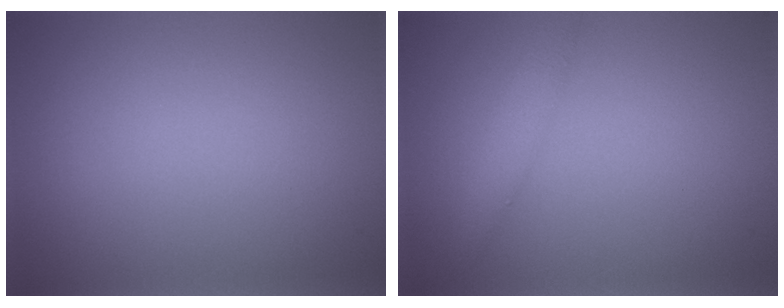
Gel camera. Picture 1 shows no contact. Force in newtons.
{"total": 1.9, "press": 1.9, "slide": 0.2}